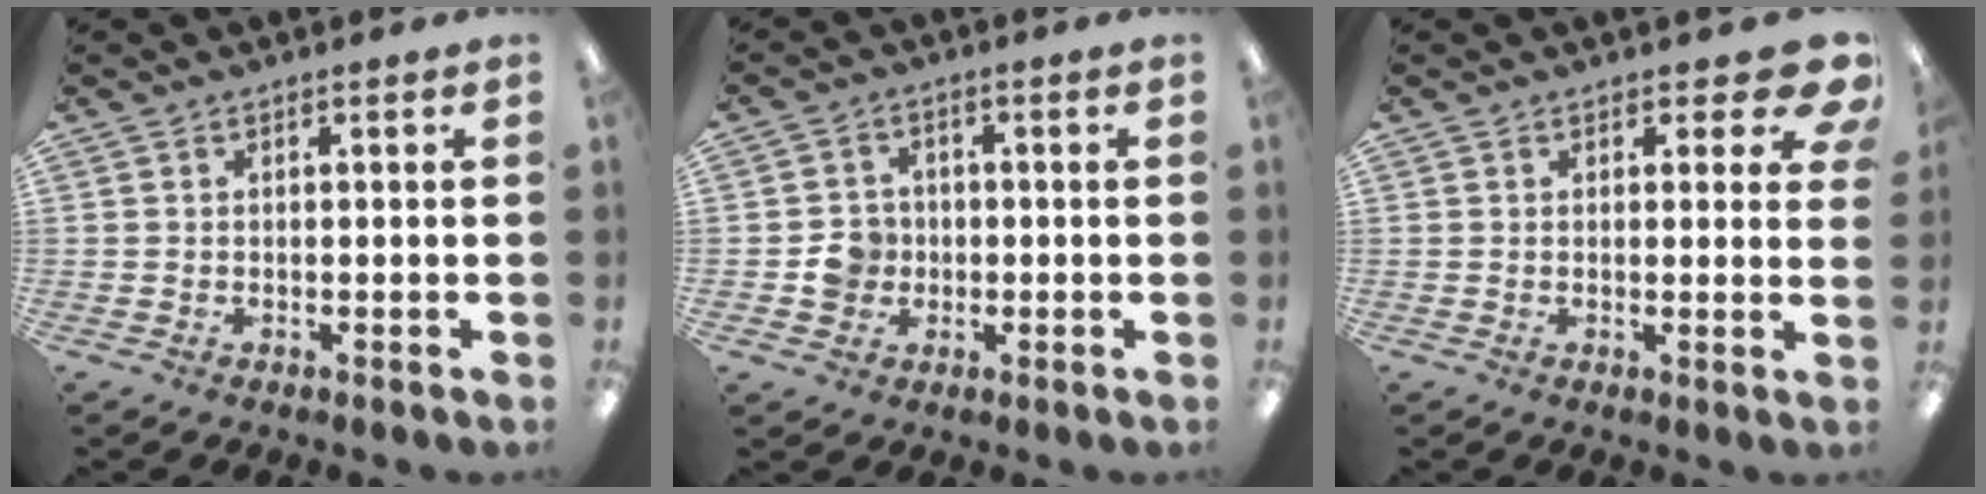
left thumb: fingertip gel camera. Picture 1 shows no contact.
{"total": 5.3, "force": [-0.9, 4.9, 1.9], "torque": [-0.021, 0.005, -0.016]}
{"total": 7.1, "force": [4.2, 3.2, 4.8], "torque": [-0.049, -0.020, 0.070]}